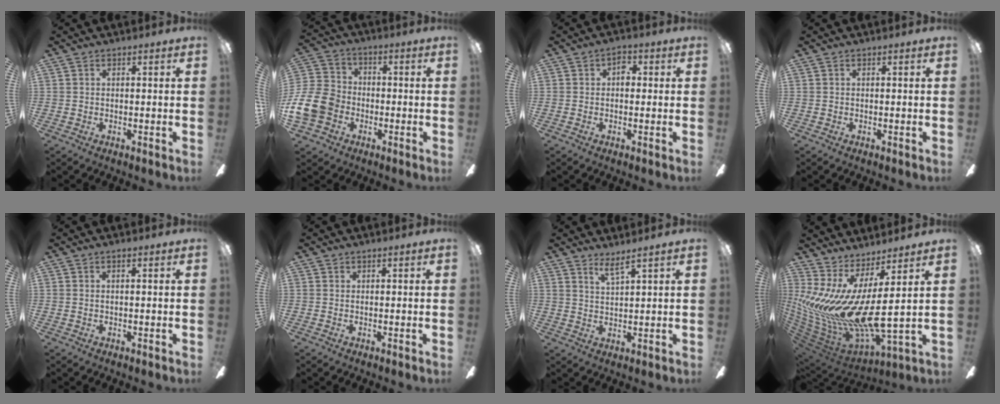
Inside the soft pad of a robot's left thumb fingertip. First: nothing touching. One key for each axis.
{"total": 12.9, "fx": -3.7, "fy": 10.4, "fz": 6.6, "tx": -0.165, "ty": 0.038, "tz": -0.068}
{"total": 3.0, "fx": 0.6, "fy": 1.8, "fz": 2.3, "tx": -0.025, "ty": 0.002, "tz": 0.003}
{"total": 0.0}
{"total": 0.9, "fx": 0.1, "fy": 0.0, "fz": 0.9, "tx": -0.017, "ty": 0.001, "tz": 0.002}
{"total": 0.0}
{"total": 3.9, "fx": 3.3, "fy": -0.2, "fz": 2.0, "tx": -0.040, "ty": -0.018, "tz": 0.057}
{"total": 16.4, "fx": -0.1, "fy": 5.1, "fz": 15.6, "tx": -0.353, "ty": -0.060, "tz": -0.001}